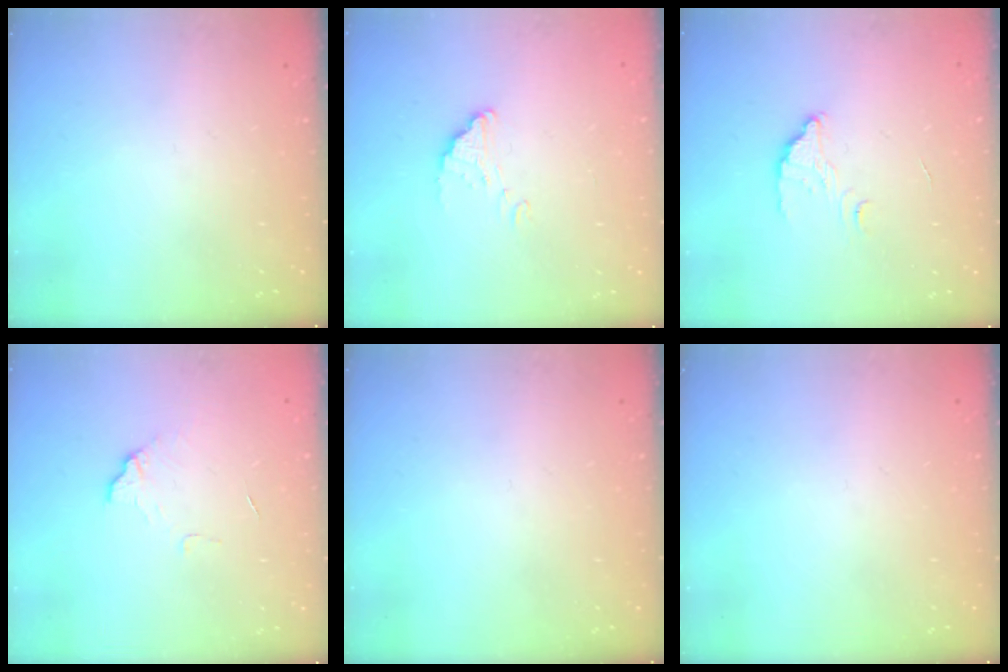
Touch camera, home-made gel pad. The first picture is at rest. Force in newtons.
{"total": 1.9, "press": 1.9, "slide": 0.0}
{"total": 3.1, "press": 3.0, "slide": 0.4}
{"total": 4.8, "press": 4.8, "slide": 0.4}
{"total": 0.0}
{"total": 0.0}